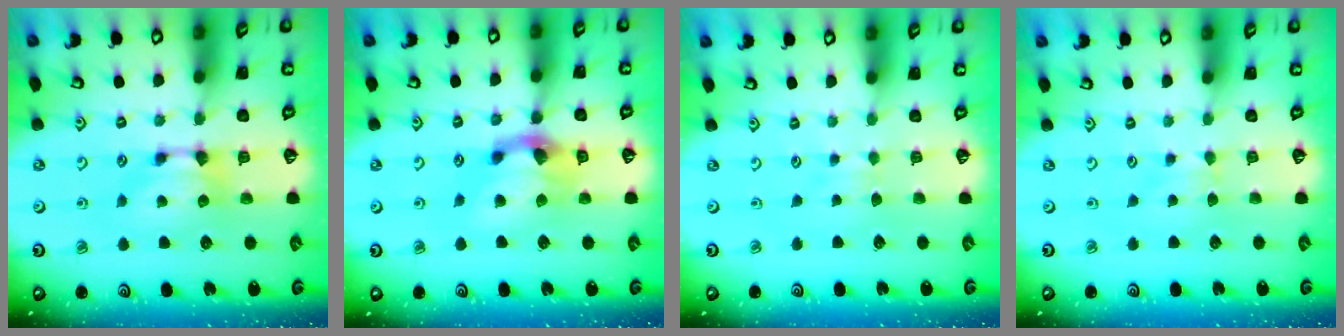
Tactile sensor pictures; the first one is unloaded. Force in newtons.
{"total": 3.8, "press": 3.3, "slide": 2.0}
{"total": 2.8, "press": 2.7, "slide": 0.4}
{"total": 2.6, "press": 2.6, "slide": 0.4}